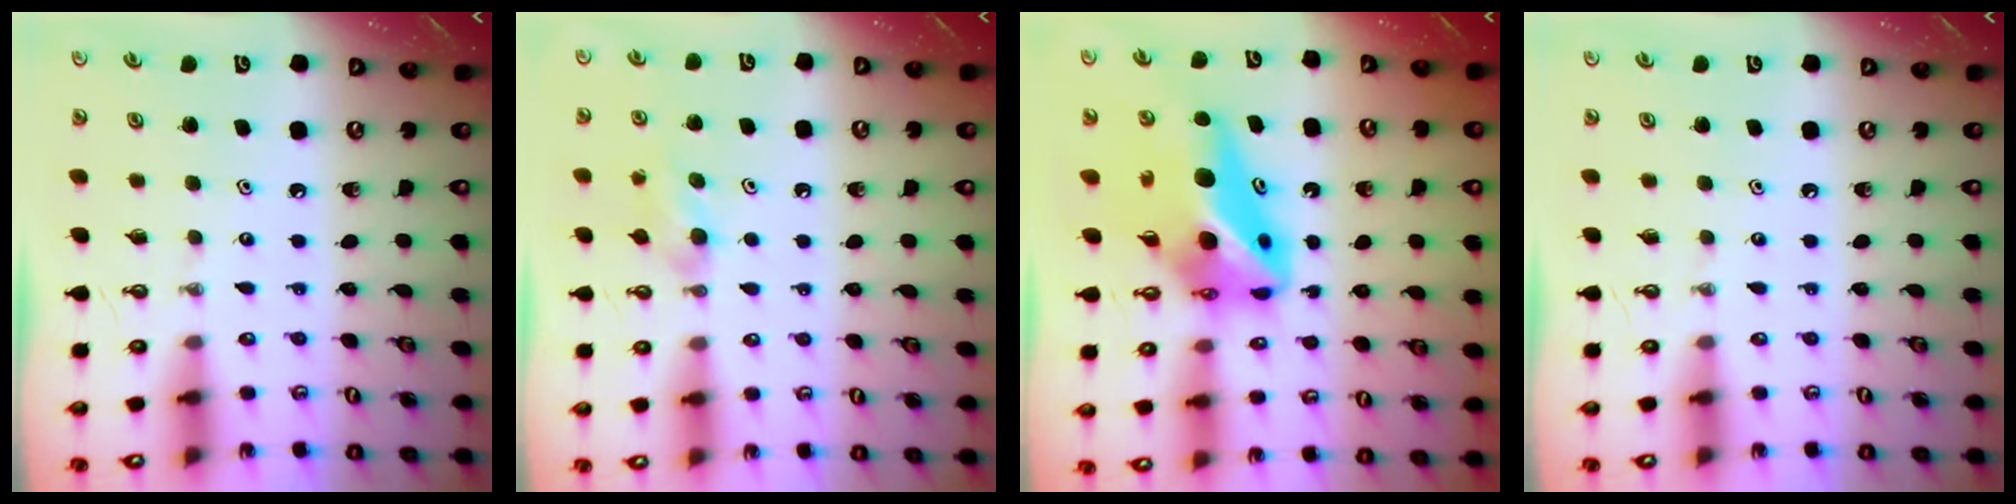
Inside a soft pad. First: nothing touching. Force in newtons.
{"total": 6.3, "press": 6.2, "slide": 1.4}
{"total": 12.6, "press": 12.6, "slide": 1.0}
{"total": 0.0}